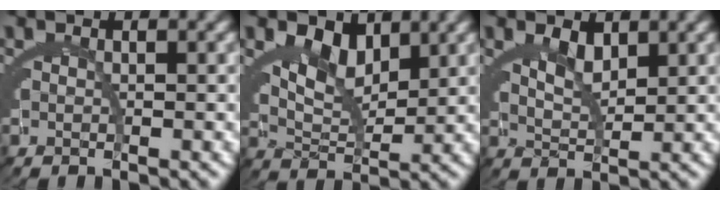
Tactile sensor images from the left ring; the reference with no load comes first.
{"total": 5.7, "force": [1.8, 4.2, 3.4], "torque": [-0.073, -0.012, 0.030]}
{"total": 2.2, "force": [0.9, 1.2, 1.6], "torque": [-0.029, -0.010, 0.019]}